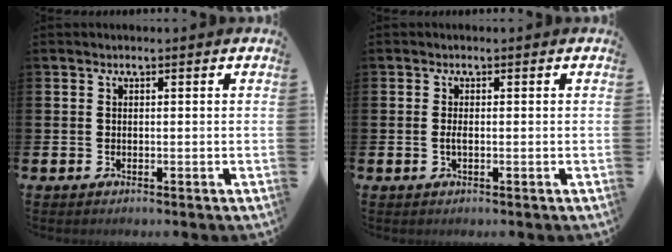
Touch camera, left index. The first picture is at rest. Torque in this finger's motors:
{"motor_torque": [0.19, -0.08, 0.00, 0.01]}